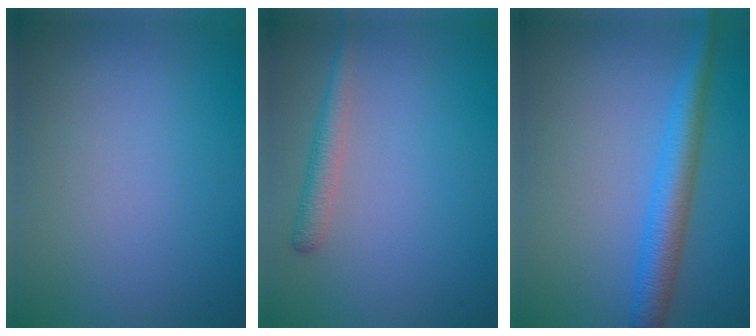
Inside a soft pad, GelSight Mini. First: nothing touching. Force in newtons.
{"total": 1.9, "press": 1.9, "slide": 0.1}
{"total": 3.9, "press": 3.9, "slide": 0.1}